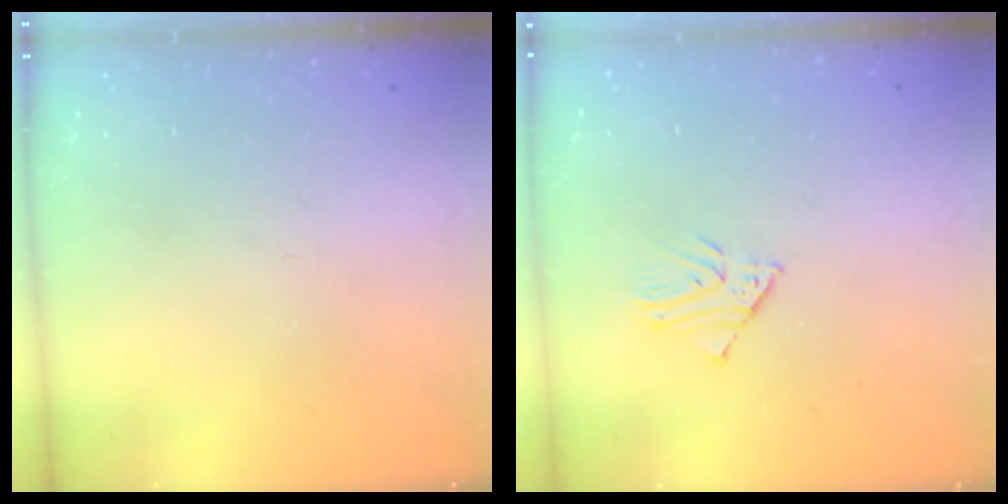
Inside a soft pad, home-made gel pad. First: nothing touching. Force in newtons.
{"total": 2.5, "press": 2.5, "slide": 0.2}